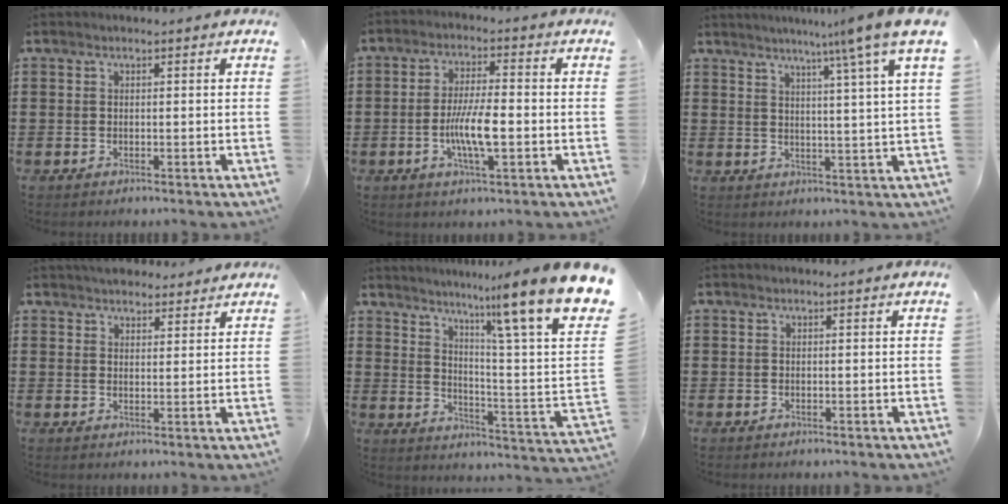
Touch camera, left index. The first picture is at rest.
{"total": 7.5, "force": [-1.5, 1.9, 7.0], "torque": [-0.146, -0.005, -0.033]}
{"total": 7.4, "force": [5.1, -1.8, 5.0], "torque": [-0.100, -0.028, 0.074]}
{"total": 3.5, "force": [3.3, 1.0, 0.3], "torque": [-0.014, -0.002, 0.065]}
{"total": 13.5, "force": [9.0, 0.0, 10.0], "torque": [-0.180, -0.074, 0.135]}
{"total": 0.0}